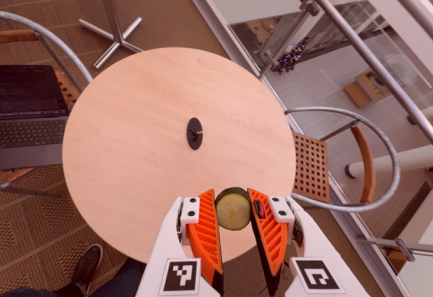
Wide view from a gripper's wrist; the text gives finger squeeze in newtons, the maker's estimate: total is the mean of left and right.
{"total": 7.6, "left": 7.5, "right": 7.7}